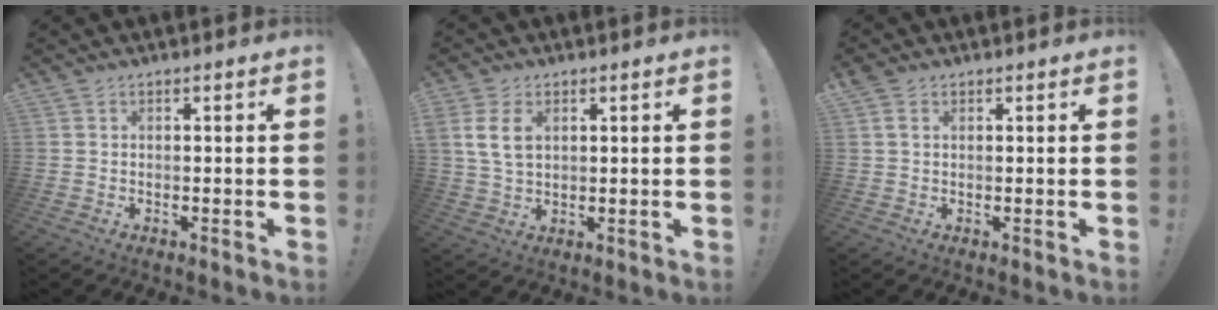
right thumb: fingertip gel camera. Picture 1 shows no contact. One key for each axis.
{"total": 7.8, "fx": 2.4, "fy": 5.0, "fz": 5.5, "tx": -0.105, "ty": 0.002, "tz": 0.048}
{"total": 2.4, "fx": 1.1, "fy": 1.5, "fz": 1.6, "tx": -0.024, "ty": 0.002, "tz": 0.020}